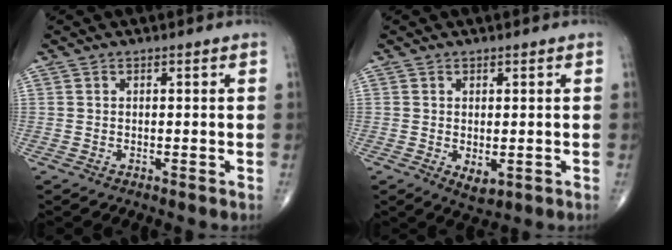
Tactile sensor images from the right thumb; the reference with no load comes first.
{"total": 3.1, "force": [-0.6, 1.7, 2.6], "torque": [-0.035, -0.009, 0.000]}